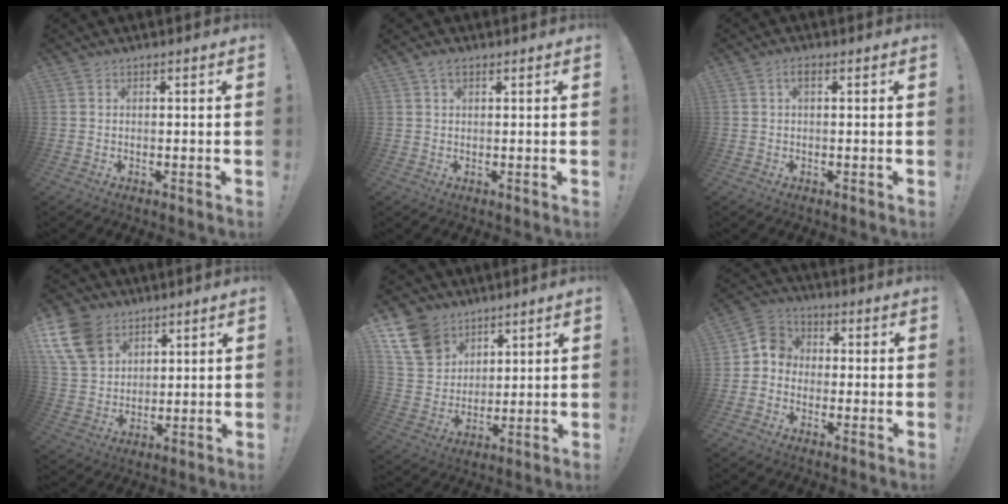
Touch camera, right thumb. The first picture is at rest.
{"total": 2.4, "force": [1.2, 1.1, 1.7], "torque": [-0.028, 0.000, 0.020]}
{"total": 1.8, "force": [0.3, 0.8, 1.7], "torque": [-0.028, 0.005, 0.002]}
{"total": 14.8, "force": [7.9, 10.6, 6.5], "torque": [-0.126, -0.039, 0.159]}
{"total": 14.0, "force": [8.6, 9.9, 5.0], "torque": [-0.094, -0.051, 0.174]}
{"total": 6.4, "force": [-1.8, 5.6, 2.3], "torque": [-0.040, 0.026, -0.030]}